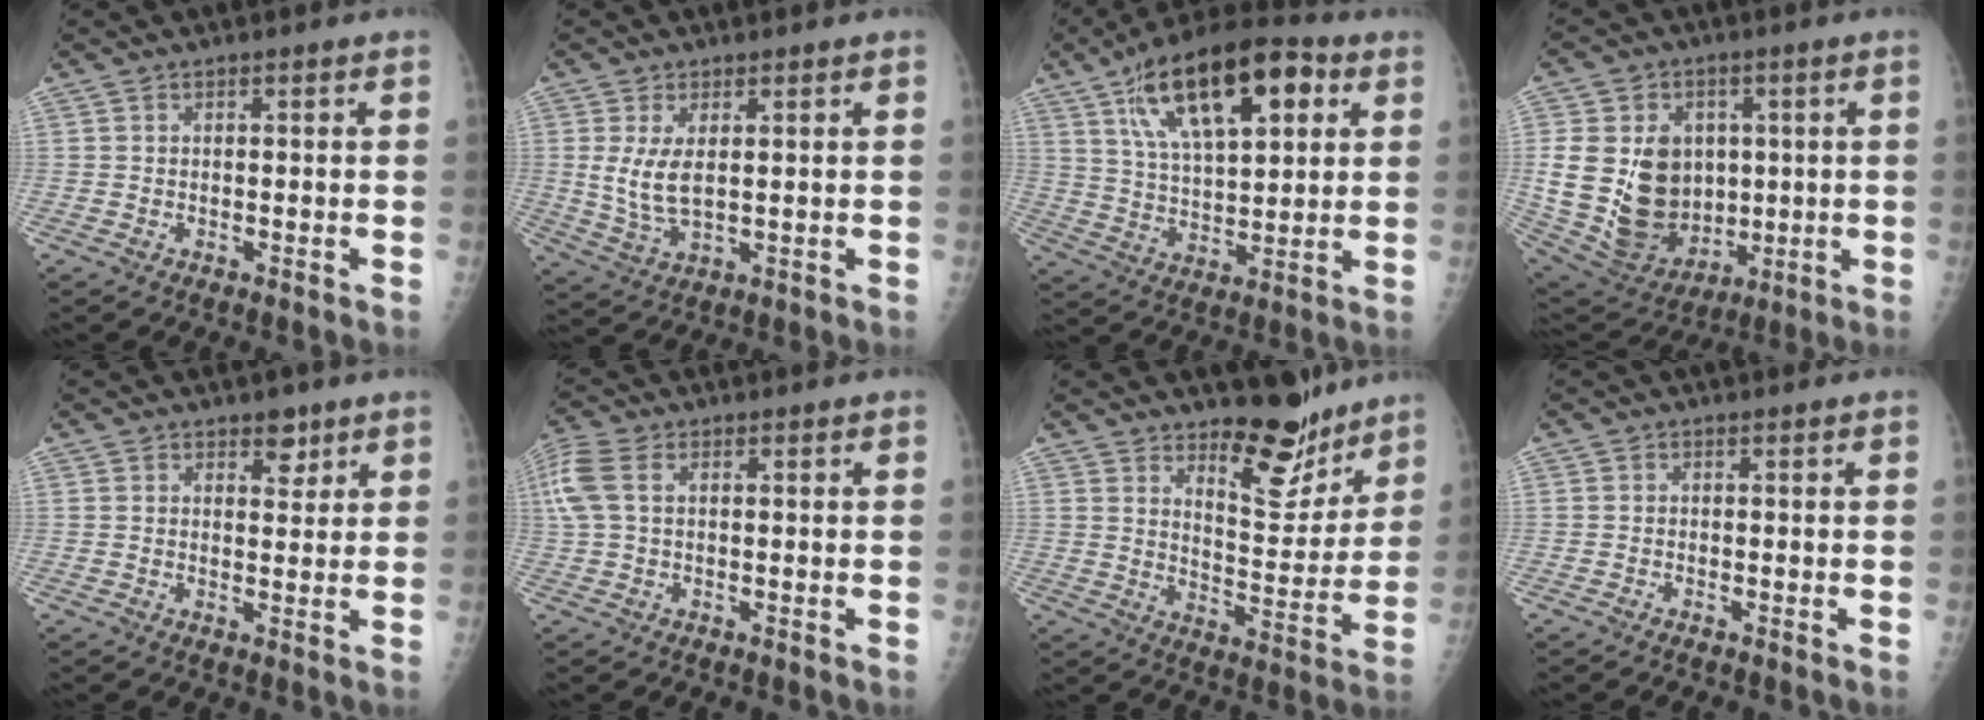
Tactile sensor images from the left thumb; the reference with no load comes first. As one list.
[{"total": 6.4, "force": [1.2, 3.0, 5.6], "torque": [-0.113, -0.014, 0.033]}, {"total": 20.9, "force": [8.9, 9.2, 16.5], "torque": [-0.250, -0.009, 0.151]}, {"total": 19.5, "force": [1.5, 14.9, 12.5], "torque": [-0.204, -0.008, 0.057]}, {"total": 3.5, "force": [2.3, 2.0, 1.7], "torque": [-0.001, -0.013, 0.032]}, {"total": 8.5, "force": [2.3, 5.1, 6.4], "torque": [-0.180, 0.025, 0.048]}, {"total": 12.3, "force": [9.5, 4.8, 6.2], "torque": [-0.051, -0.080, 0.153]}, {"total": 0.0}]